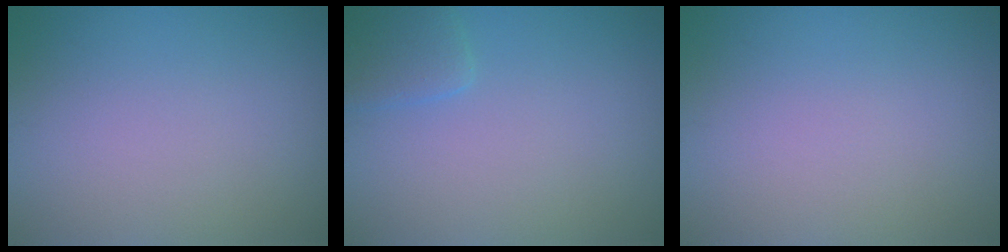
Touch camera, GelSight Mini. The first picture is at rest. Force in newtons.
{"total": 1.8, "press": 1.8, "slide": 0.2}
{"total": 0.0}